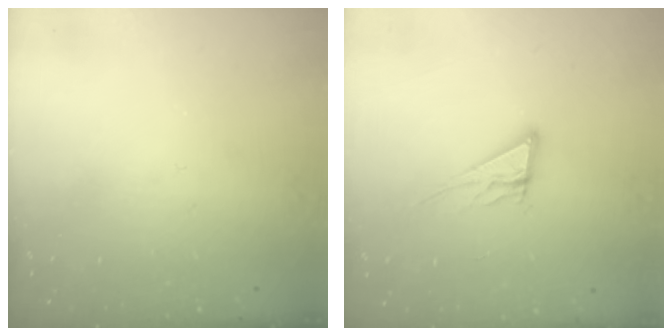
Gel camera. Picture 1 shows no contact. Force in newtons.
{"total": 8.2, "press": 8.1, "slide": 0.7}